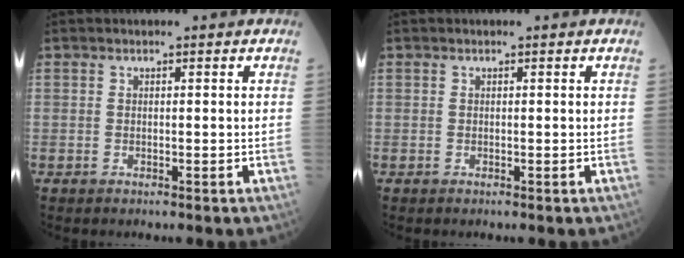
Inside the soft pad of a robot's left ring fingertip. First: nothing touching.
{"total": 0.0}